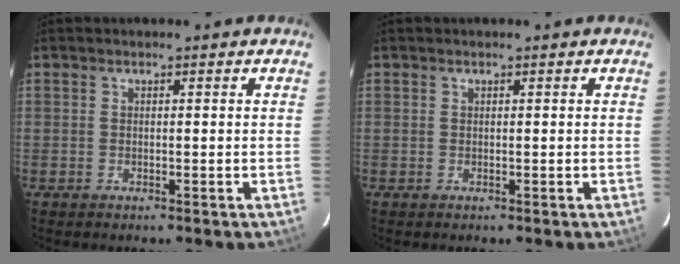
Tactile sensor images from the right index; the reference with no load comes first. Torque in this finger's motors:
{"motor_torque": [-0.10, 0.02, -0.06, 0.00]}